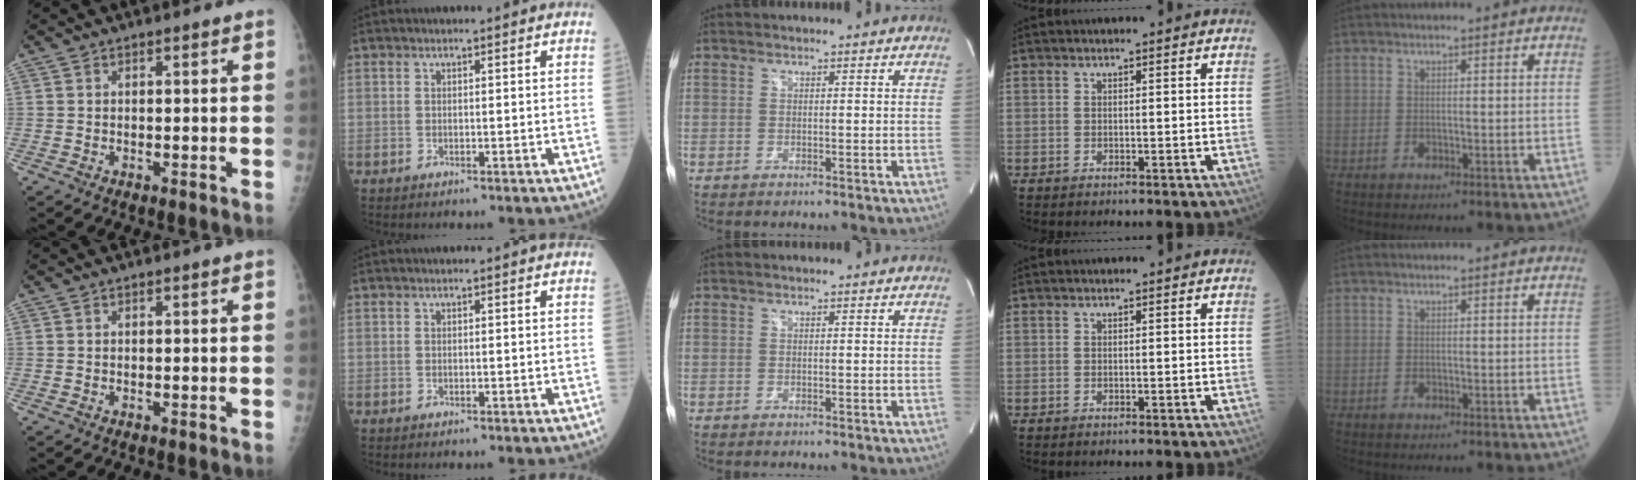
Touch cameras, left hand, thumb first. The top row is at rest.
{}